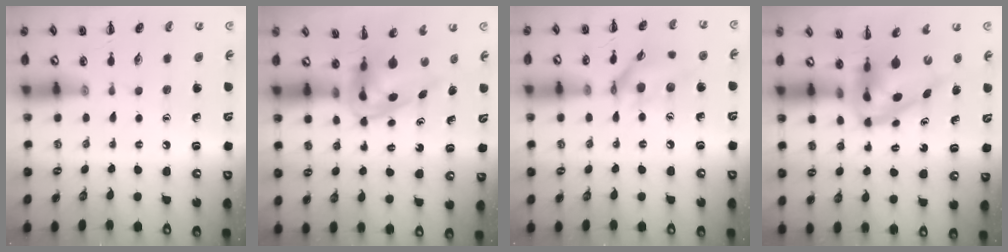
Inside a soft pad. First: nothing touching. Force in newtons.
{"total": 4.0, "press": 3.9, "slide": 0.7}
{"total": 12.5, "press": 12.3, "slide": 2.3}
{"total": 5.4, "press": 5.2, "slide": 1.6}